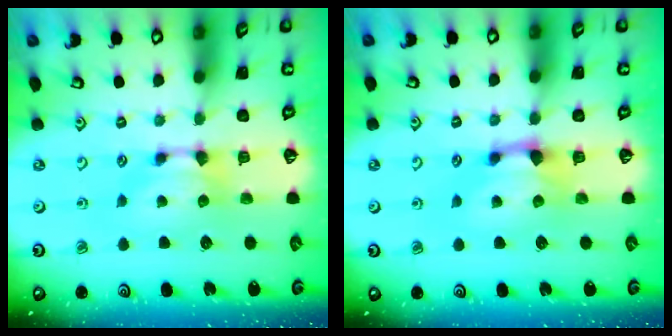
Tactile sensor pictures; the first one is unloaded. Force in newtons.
{"total": 1.2, "press": 0.3, "slide": 1.2}